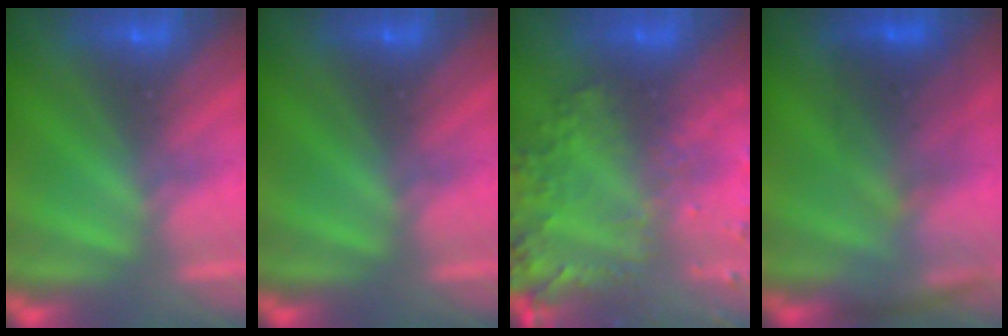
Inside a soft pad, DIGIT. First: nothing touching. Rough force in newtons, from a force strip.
{"total": 0.0}
{"total": 8.6}
{"total": 2.7}